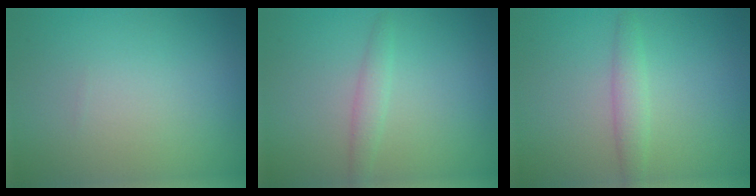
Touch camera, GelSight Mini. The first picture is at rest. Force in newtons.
{"total": 1.3, "press": 1.3, "slide": 0.1}
{"total": 1.8, "press": 1.8, "slide": 0.1}